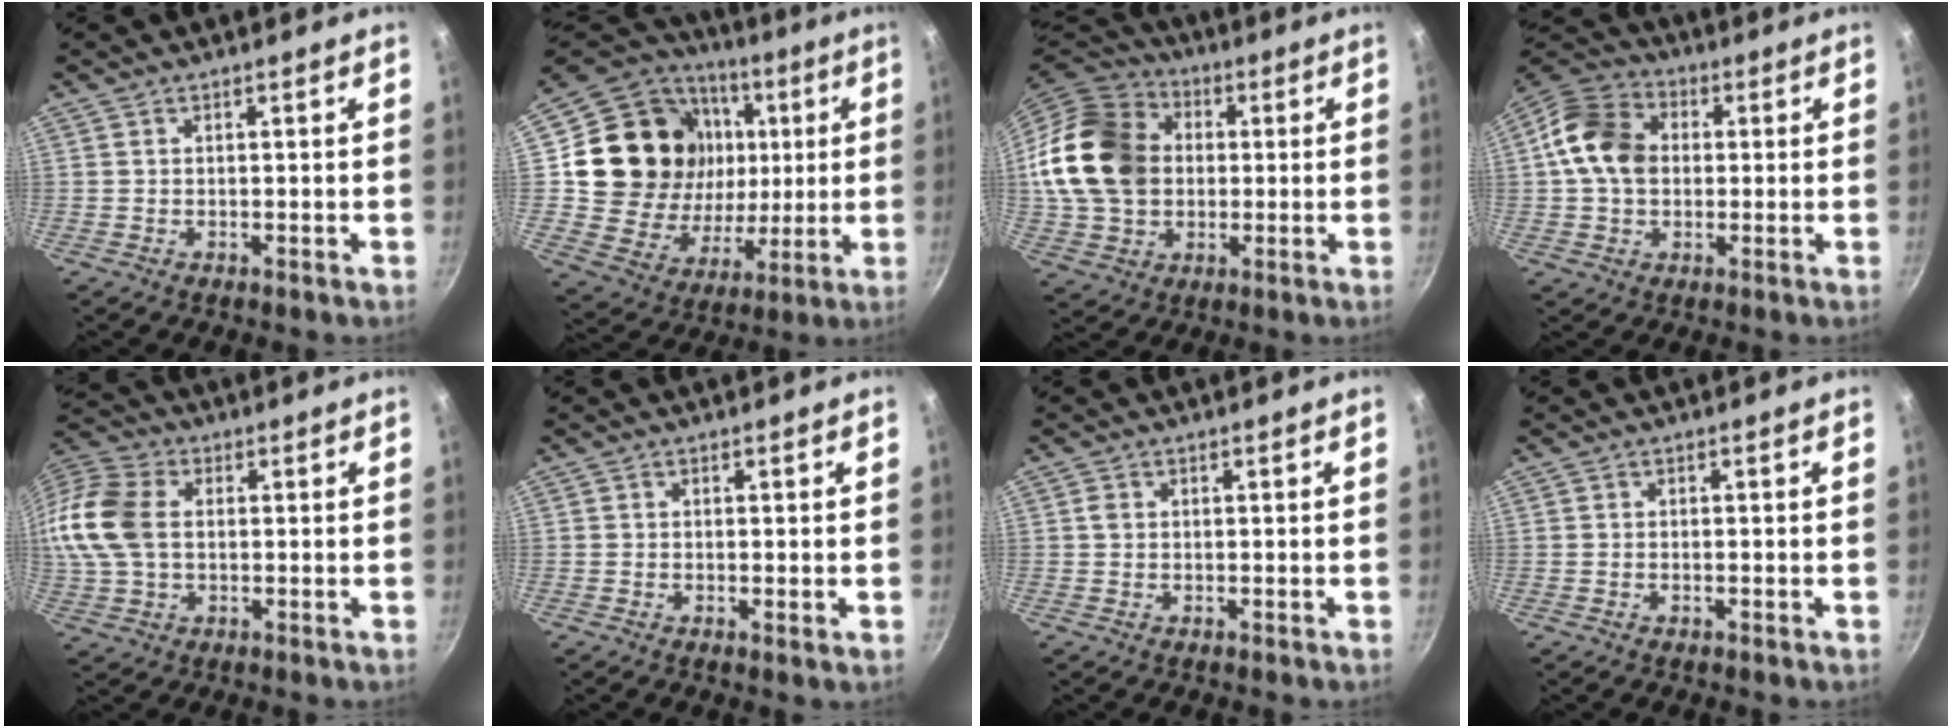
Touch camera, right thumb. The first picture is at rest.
{"total": 25.7, "force": [4.7, 20.8, 14.3], "torque": [-0.234, 0.007, 0.095]}
{"total": 21.3, "force": [2.3, 16.7, 13.0], "torque": [-0.234, 0.030, 0.045]}
{"total": 12.5, "force": [1.0, 9.6, 8.0], "torque": [-0.118, 0.018, 0.000]}
{"total": 16.5, "force": [1.3, 11.5, 11.7], "torque": [-0.254, 0.026, 0.013]}
{"total": 1.0, "force": [-0.1, 0.2, 1.0], "torque": [-0.016, -0.005, -0.005]}
{"total": 1.2, "force": [0.1, 1.0, 0.6], "torque": [-0.009, 0.004, 0.001]}
{"total": 0.7, "force": [-0.3, 0.3, 0.5], "torque": [-0.010, 0.003, -0.007]}